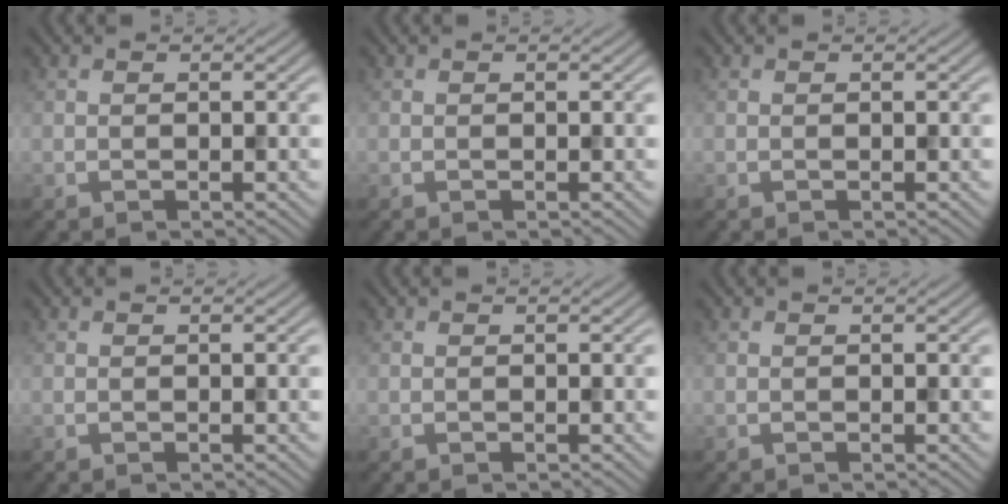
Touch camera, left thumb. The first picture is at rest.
{"total": 0.0}
{"total": 0.0}
{"total": 0.0}
{"total": 0.0}
{"total": 0.0}